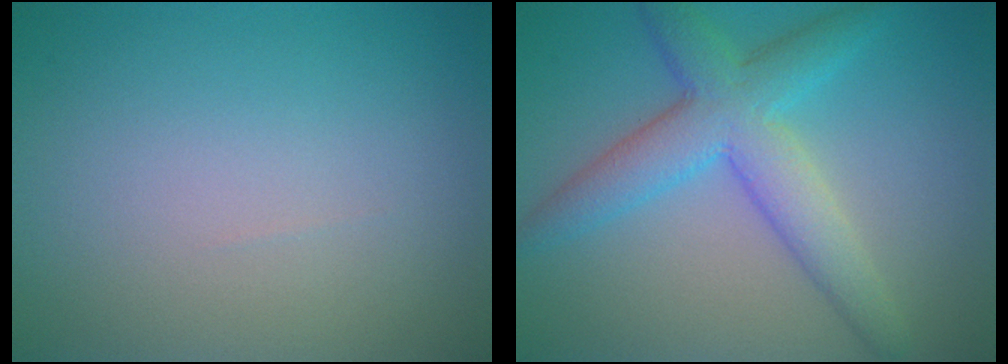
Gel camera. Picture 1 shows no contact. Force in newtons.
{"total": 5.8, "press": 5.8, "slide": 0.2}